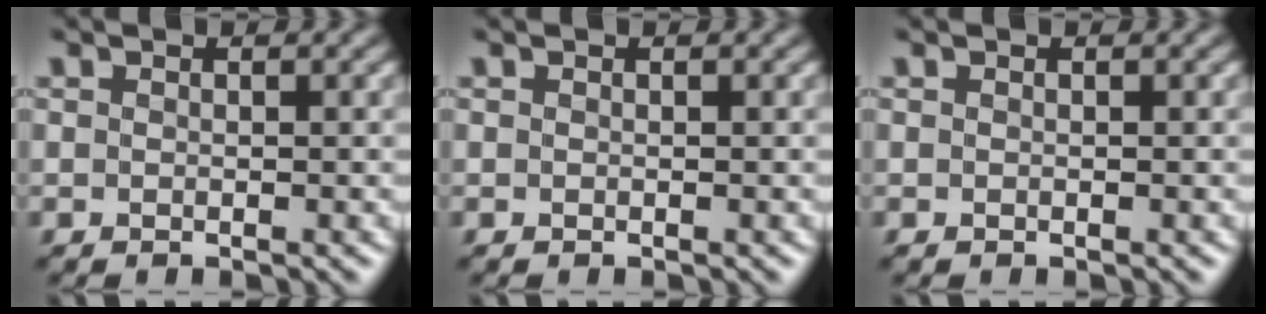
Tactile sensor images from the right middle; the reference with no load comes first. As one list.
[{"total": 0.0}, {"total": 0.0}]